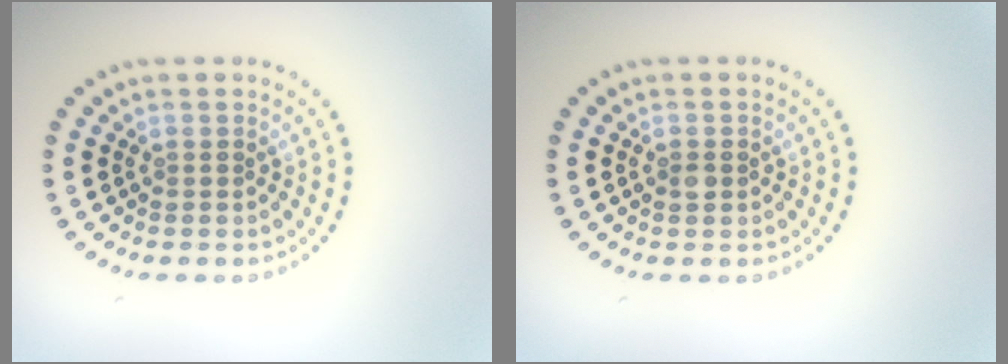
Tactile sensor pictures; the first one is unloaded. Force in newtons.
{"total": 1.0, "press": 1.0, "slide": 0.2}